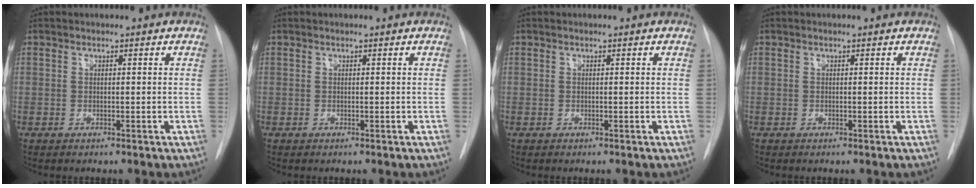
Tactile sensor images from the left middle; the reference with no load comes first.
{"total": 0.0}
{"total": 0.0}
{"total": 0.0}